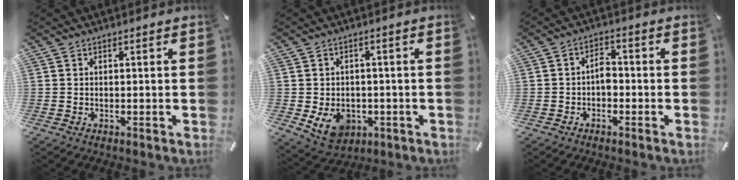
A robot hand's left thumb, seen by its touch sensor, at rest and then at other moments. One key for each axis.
{"total": 8.3, "fx": -2.3, "fy": 6.7, "fz": 4.4, "tx": -0.081, "ty": 0.006, "tz": -0.042}
{"total": 3.9, "fx": -1.1, "fy": 2.5, "fz": 2.8, "tx": -0.051, "ty": 0.013, "tz": -0.022}